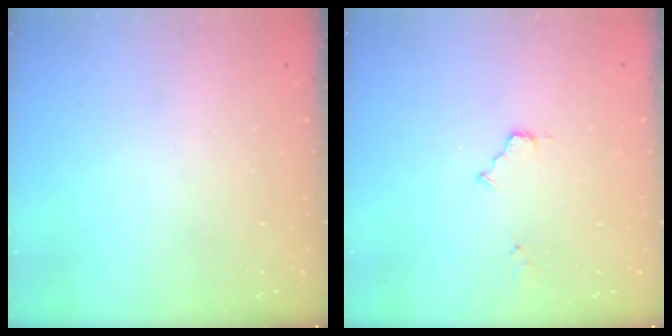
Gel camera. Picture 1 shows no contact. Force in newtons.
{"total": 3.3, "press": 3.3, "slide": 0.4}